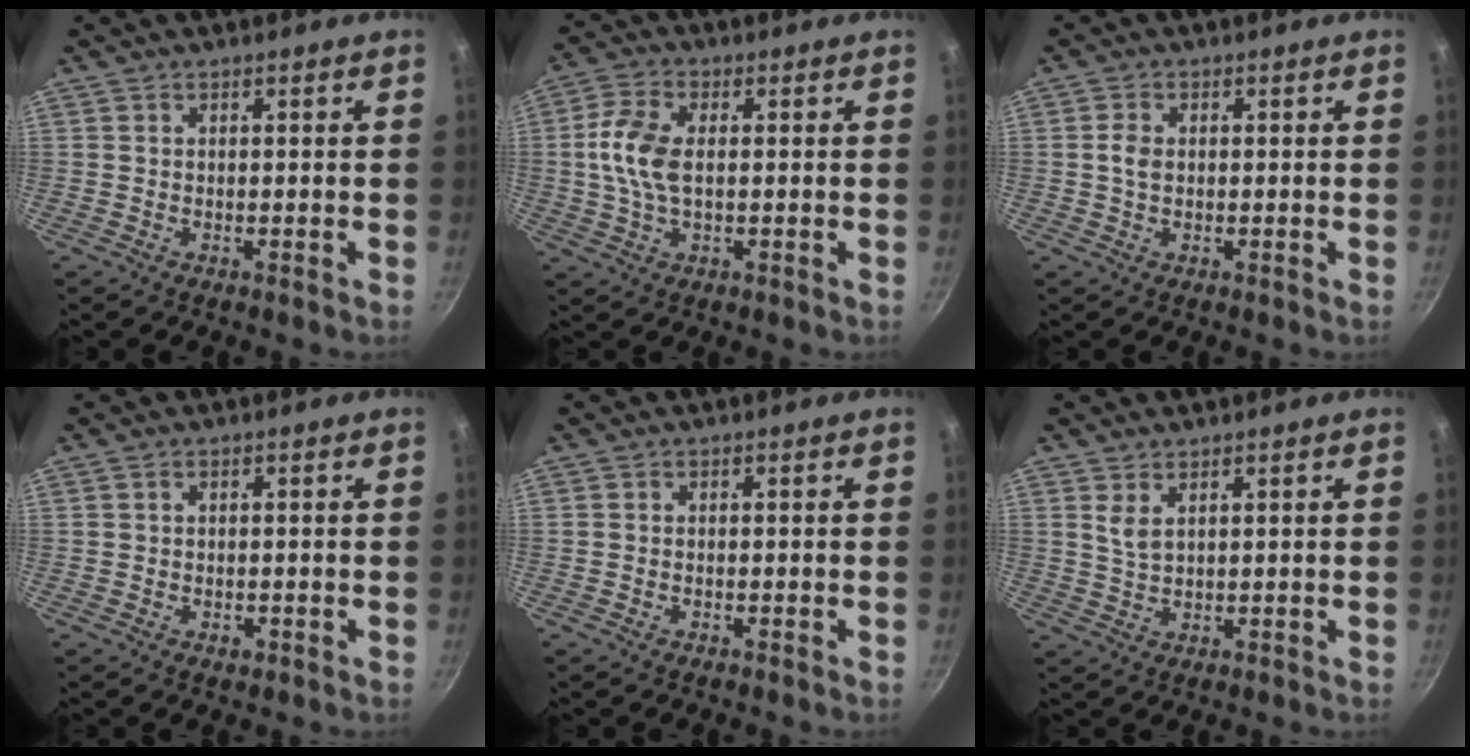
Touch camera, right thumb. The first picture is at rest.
{"total": 8.4, "force": [0.4, 4.7, 7.0], "torque": [-0.143, 0.015, 0.000]}
{"total": 2.7, "force": [0.2, 1.8, 2.0], "torque": [-0.036, 0.004, 0.000]}
{"total": 1.4, "force": [-0.4, 1.0, 0.9], "torque": [-0.010, 0.002, -0.006]}
{"total": 0.0}
{"total": 2.9, "force": [1.5, 1.3, 2.2], "torque": [-0.041, -0.013, 0.032]}